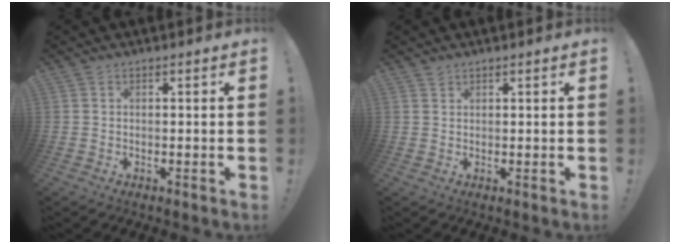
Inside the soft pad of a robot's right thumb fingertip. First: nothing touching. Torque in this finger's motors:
{"motor_torque": [-0.33, -0.21, 0.14, -0.05, 0.01]}